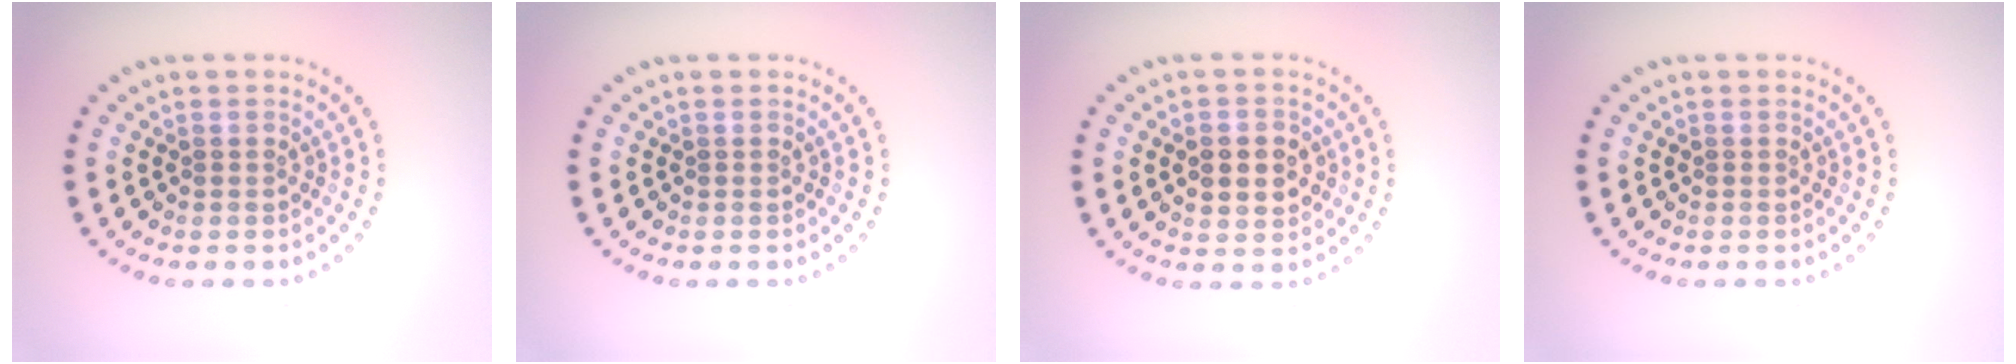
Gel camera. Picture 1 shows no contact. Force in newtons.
{"total": 0.0}
{"total": 3.2, "press": 3.2, "slide": 0.3}
{"total": 0.0}